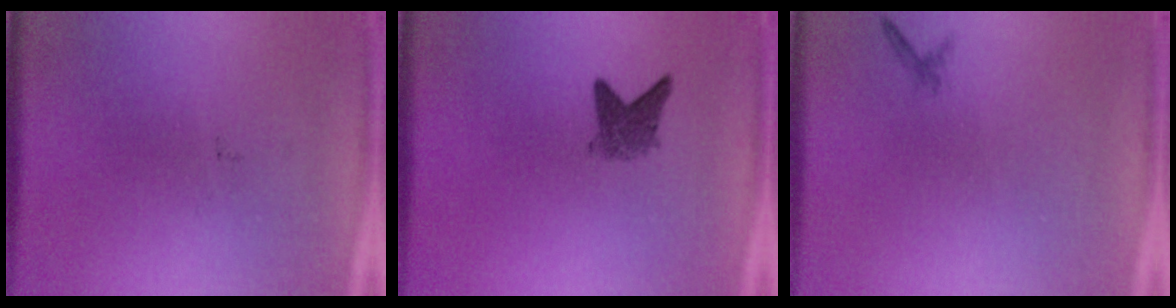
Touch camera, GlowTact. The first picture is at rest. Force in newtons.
{"total": 3.0}
{"total": 0.6}